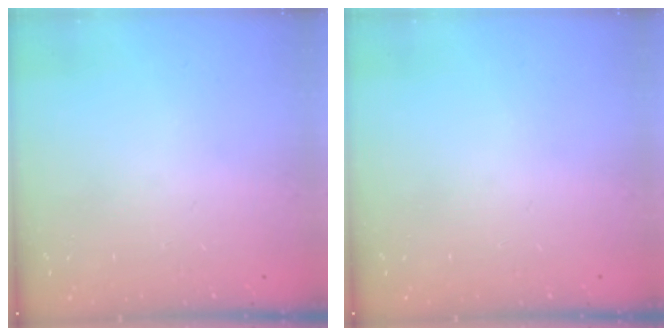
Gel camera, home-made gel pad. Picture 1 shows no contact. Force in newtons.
{"total": 0.0}